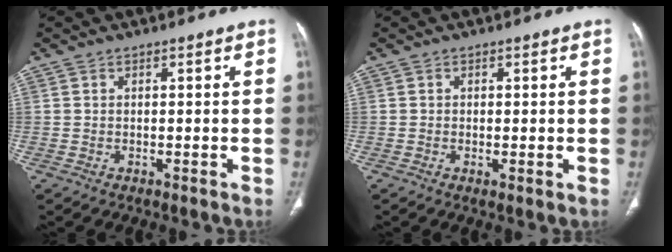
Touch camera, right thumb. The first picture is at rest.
{"total": 1.0, "force": [-0.2, 0.2, 1.0], "torque": [-0.022, -0.006, -0.003]}